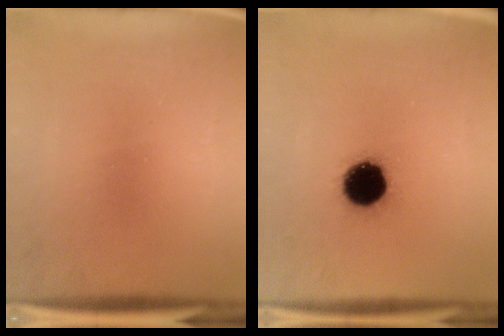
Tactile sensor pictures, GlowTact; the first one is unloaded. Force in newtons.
{"total": 12.5}